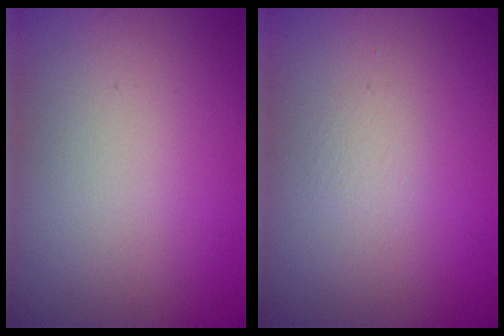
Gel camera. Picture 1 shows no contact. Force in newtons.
{"total": 0.0}